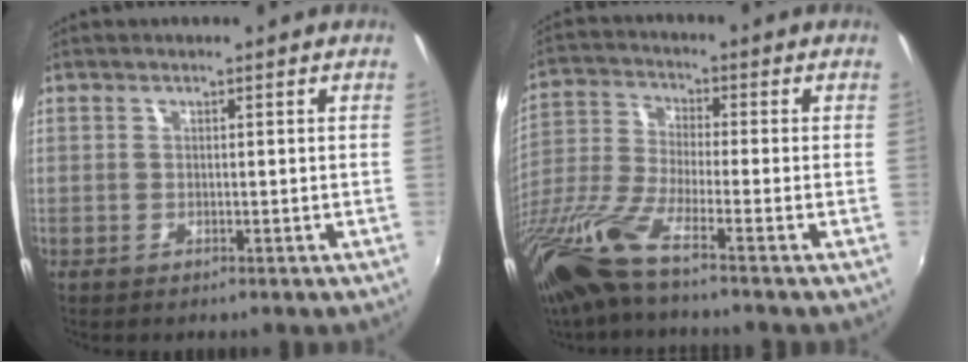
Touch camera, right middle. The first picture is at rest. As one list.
[{"total": 13.4, "force": [-9.6, 0.6, 9.3], "torque": [-0.204, -0.031, -0.196]}]